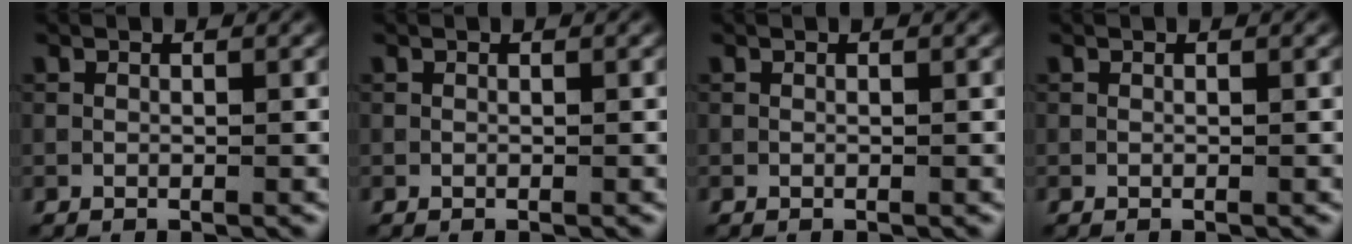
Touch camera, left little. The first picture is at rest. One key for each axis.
{"total": 0.0}
{"total": 0.0}
{"total": 0.0}